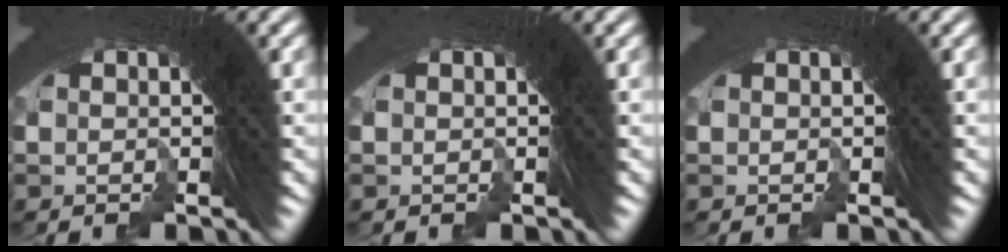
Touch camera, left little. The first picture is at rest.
{"total": 0.0}
{"total": 0.0}